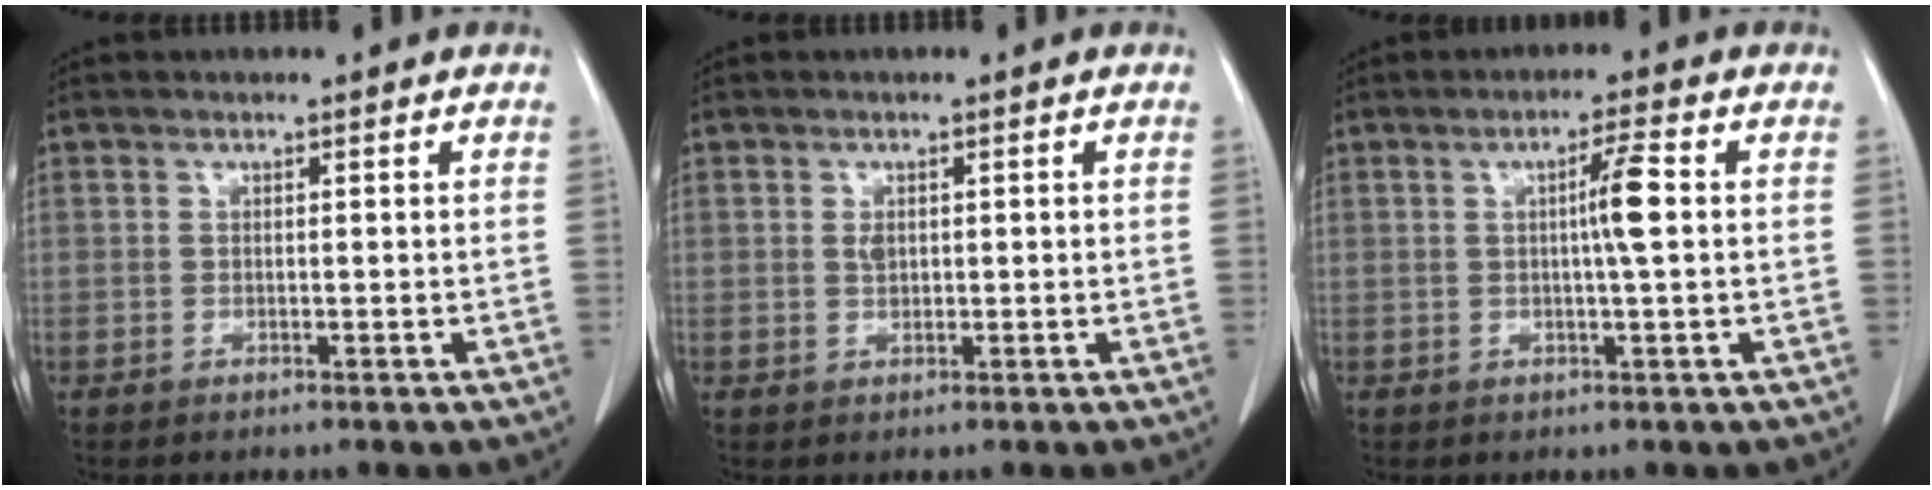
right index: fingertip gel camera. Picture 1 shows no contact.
{"total": 1.5, "force": [0.3, 0.9, 1.1], "torque": [-0.019, -0.002, 0.005]}
{"total": 4.3, "force": [0.3, -0.4, 4.3], "torque": [-0.074, 0.000, 0.005]}